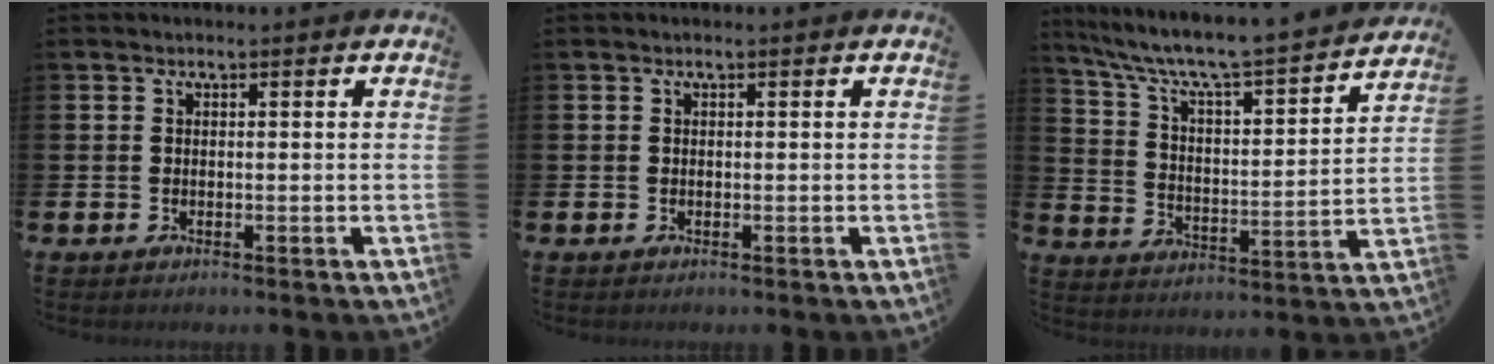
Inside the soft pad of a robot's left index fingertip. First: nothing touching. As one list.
[{"total": 0.0}, {"total": 7.2, "force": [6.5, 0.6, 3.1], "torque": [-0.091, -0.053, 0.104]}]